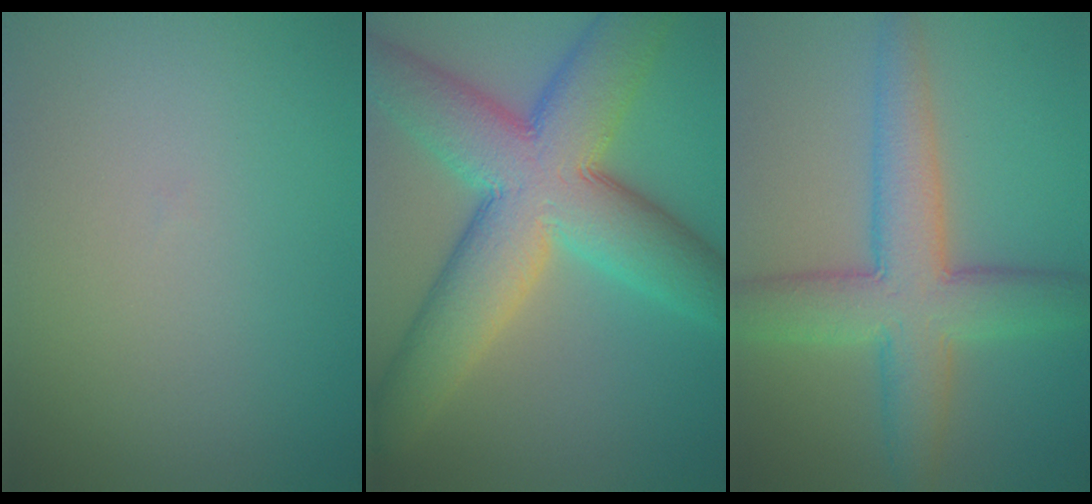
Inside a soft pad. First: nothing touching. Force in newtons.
{"total": 12.5, "press": 12.5, "slide": 0.7}
{"total": 7.4, "press": 7.4, "slide": 0.1}